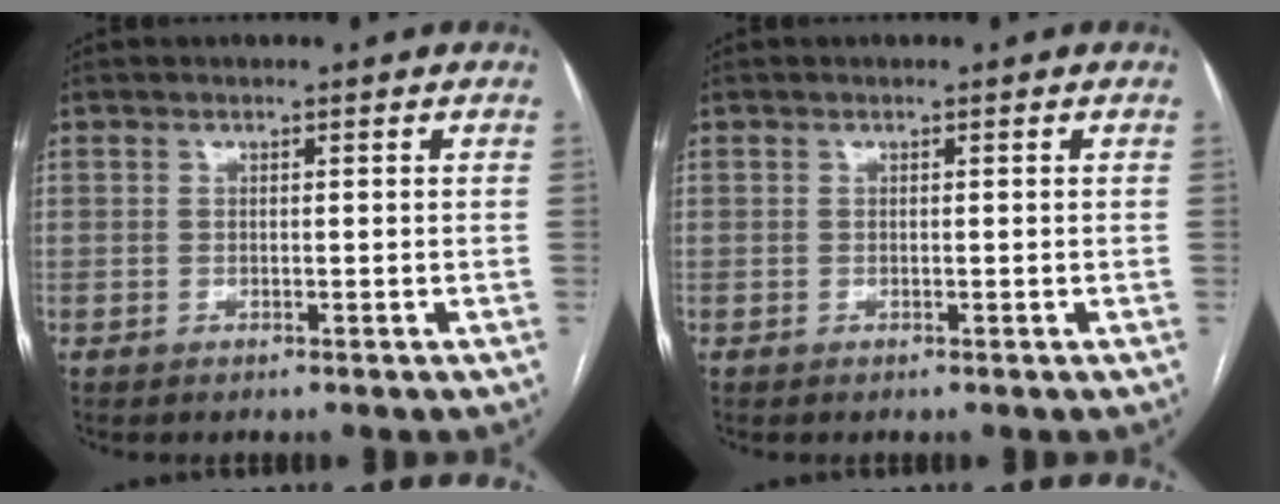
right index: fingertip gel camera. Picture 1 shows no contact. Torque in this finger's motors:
{"motor_torque": [0.03, 0.19, 0.01, 0.00]}